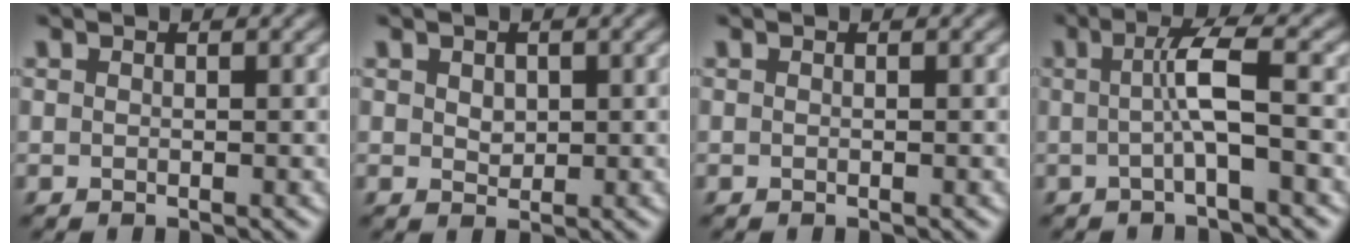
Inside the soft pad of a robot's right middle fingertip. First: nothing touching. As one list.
[{"total": 1.3, "force": [0.3, 0.9, 0.8], "torque": [-0.014, -0.002, 0.010]}, {"total": 0.0}, {"total": 3.7, "force": [-0.2, 0.5, 3.7], "torque": [-0.066, 0.006, -0.007]}]